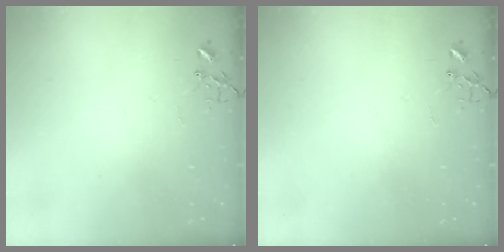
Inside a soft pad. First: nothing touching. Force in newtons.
{"total": 0.0}